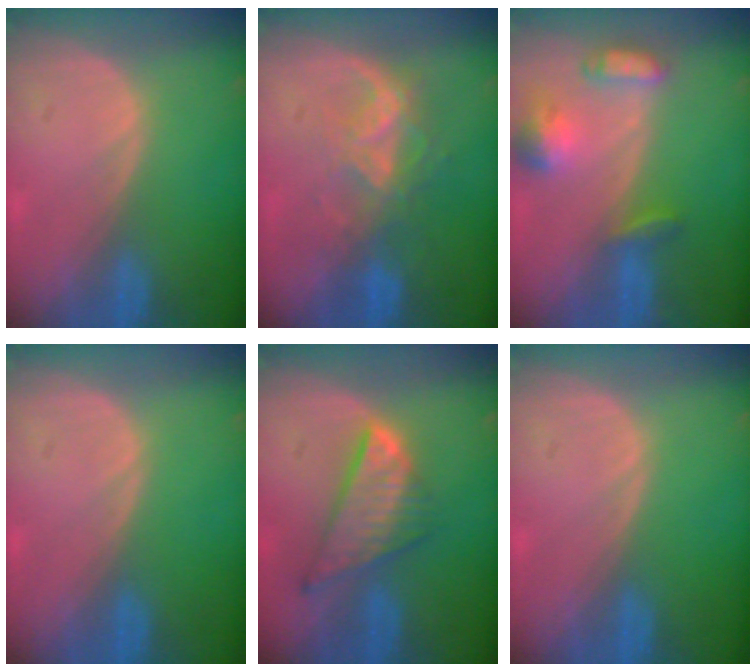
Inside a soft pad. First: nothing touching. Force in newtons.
{"total": 6.8, "press": 6.2, "slide": 2.8}
{"total": 6.3, "press": 6.2, "slide": 0.9}
{"total": 0.0}
{"total": 8.4, "press": 7.2, "slide": 4.3}
{"total": 0.0}